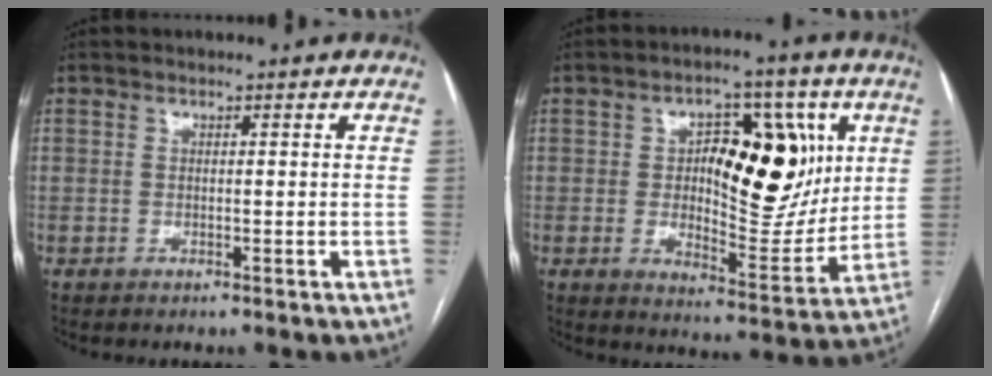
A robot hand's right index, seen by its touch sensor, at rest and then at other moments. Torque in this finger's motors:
{"motor_torque": [0.46, 0.30, 0.27, 0.11]}